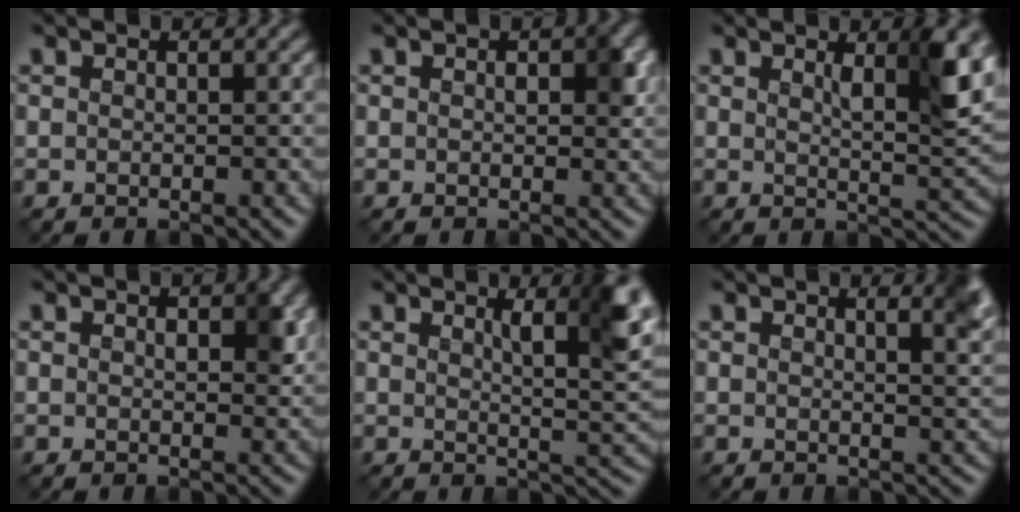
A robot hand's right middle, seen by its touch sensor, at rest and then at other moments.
{"total": 2.5, "force": [0.4, 1.4, 2.0], "torque": [-0.024, -0.002, 0.007]}
{"total": 5.2, "force": [1.8, 1.2, 4.7], "torque": [-0.067, -0.006, 0.030]}
{"total": 2.3, "force": [0.5, 1.2, 1.9], "torque": [-0.022, -0.004, 0.011]}
{"total": 6.4, "force": [2.6, 1.7, 5.6], "torque": [-0.061, -0.001, 0.042]}
{"total": 4.0, "force": [2.1, 1.5, 3.0], "torque": [-0.017, 0.005, 0.021]}